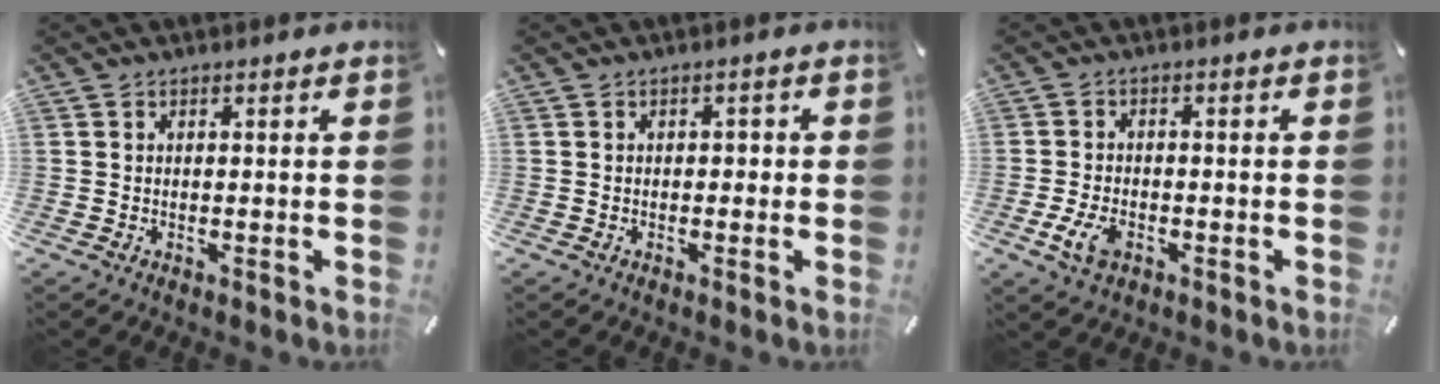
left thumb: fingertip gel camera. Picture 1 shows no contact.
{"total": 1.2, "force": [-0.5, 0.9, 0.6], "torque": [-0.014, 0.006, -0.013]}
{"total": 5.2, "force": [-2.2, 3.1, 3.6], "torque": [-0.090, -0.002, -0.044]}